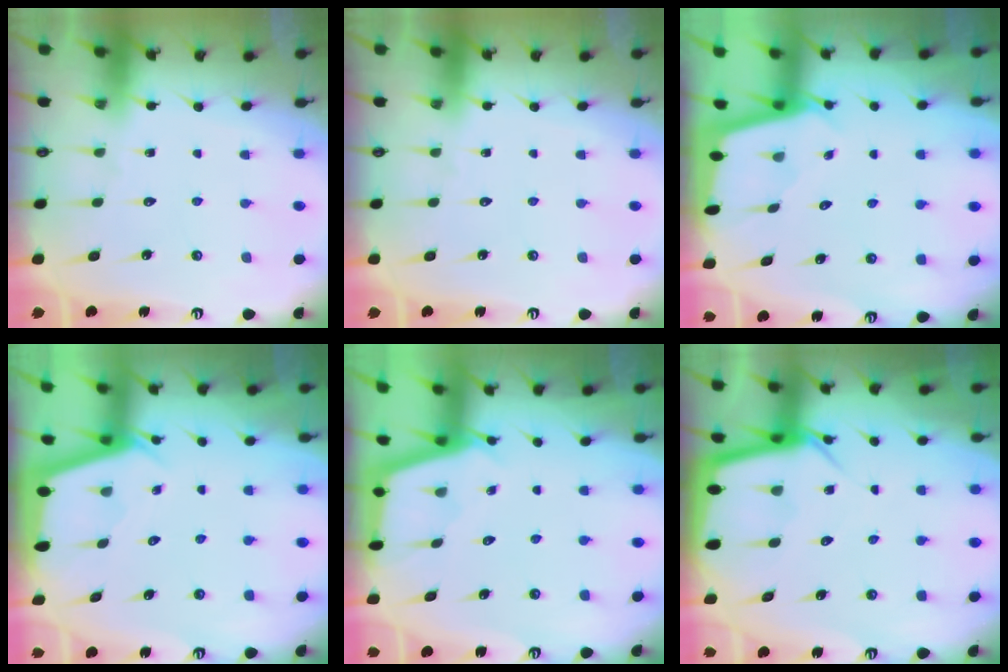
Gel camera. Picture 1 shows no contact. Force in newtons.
{"total": 0.0}
{"total": 1.8, "press": 1.8, "slide": 0.1}
{"total": 2.3, "press": 2.3, "slide": 0.3}
{"total": 2.5, "press": 2.5, "slide": 0.1}
{"total": 6.1, "press": 6.1, "slide": 0.5}